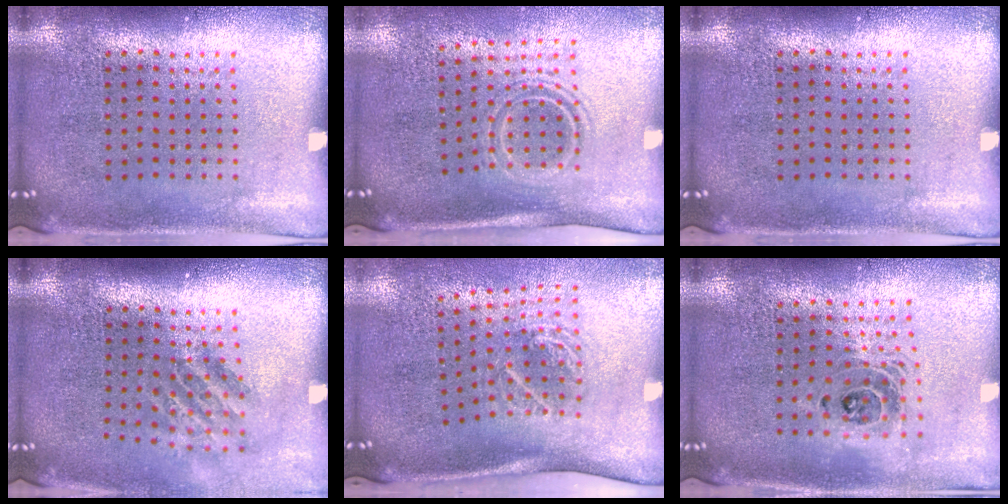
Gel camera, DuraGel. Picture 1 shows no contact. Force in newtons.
{"total": 1.6, "press": 1.1, "slide": 1.1}
{"total": 0.0}
{"total": 1.7, "press": 1.2, "slide": 1.2}
{"total": 1.8, "press": 1.3, "slide": 1.3}
{"total": 1.5, "press": 1.2, "slide": 0.9}